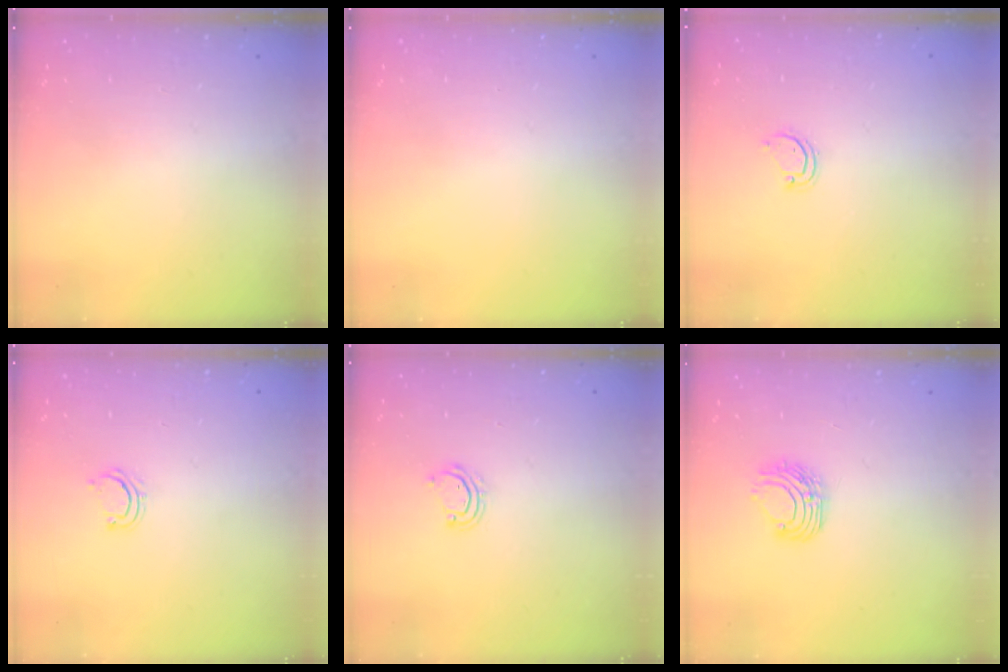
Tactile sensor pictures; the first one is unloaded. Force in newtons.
{"total": 0.0}
{"total": 3.0, "press": 3.0, "slide": 0.2}
{"total": 4.1, "press": 4.0, "slide": 1.0}
{"total": 2.7, "press": 2.7, "slide": 0.2}
{"total": 7.5, "press": 7.5, "slide": 0.7}